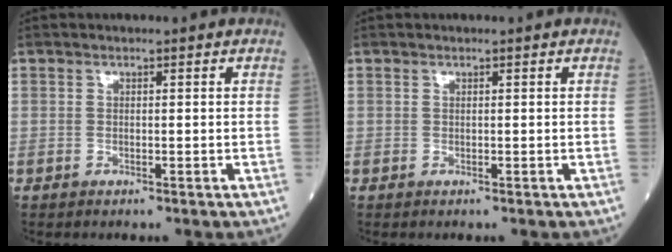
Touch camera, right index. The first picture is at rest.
{"total": 0.0}